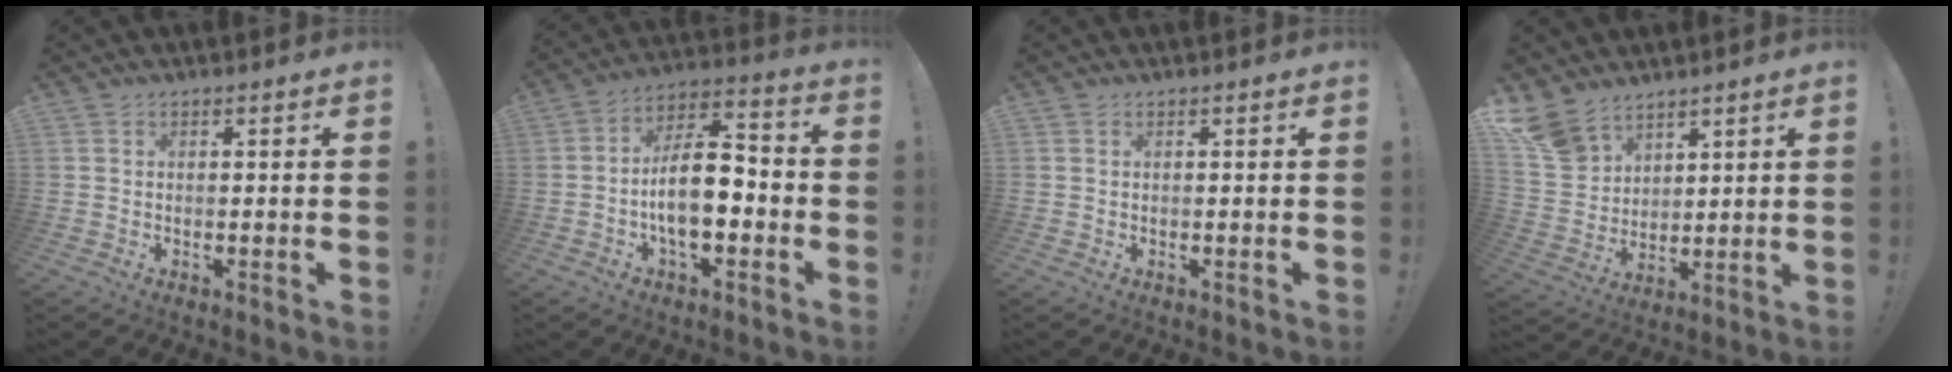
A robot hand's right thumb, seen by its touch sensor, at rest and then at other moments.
{"total": 14.4, "force": [-3.5, 7.1, 12.1], "torque": [-0.214, 0.016, -0.062]}
{"total": 0.0}
{"total": 11.0, "force": [8.7, 6.2, 2.5], "torque": [-0.056, -0.055, 0.176]}